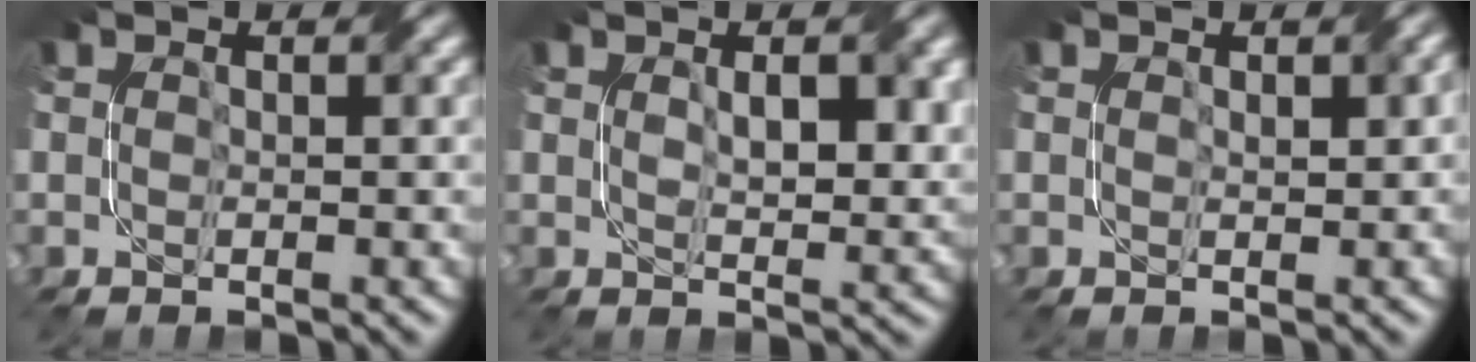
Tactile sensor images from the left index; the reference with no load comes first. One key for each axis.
{"total": 3.7, "fx": 1.1, "fy": 1.4, "fz": 3.2, "tx": -0.058, "ty": -0.002, "tz": 0.024}
{"total": 0.9, "fx": 0.4, "fy": 0.2, "fz": 0.8, "tx": -0.011, "ty": 0.000, "tz": 0.009}